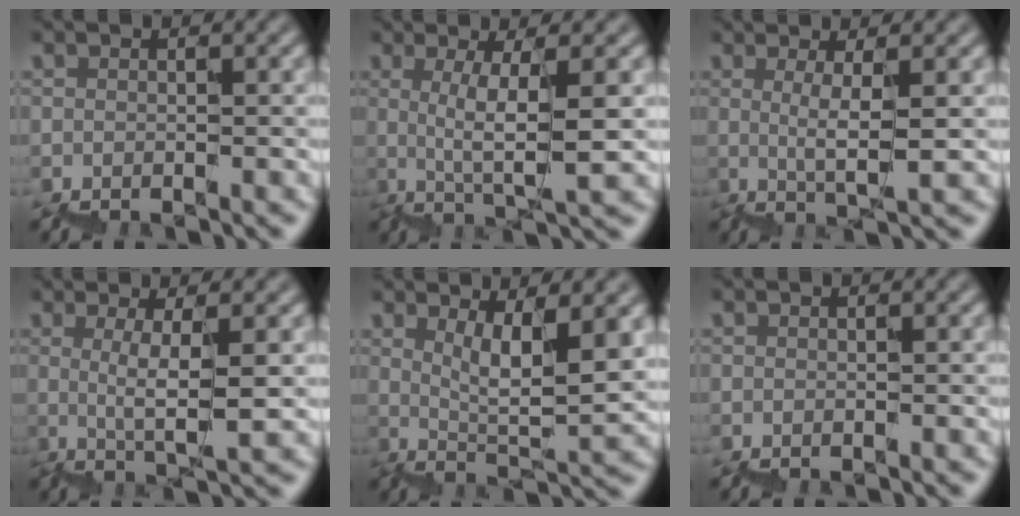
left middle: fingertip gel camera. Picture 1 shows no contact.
{"total": 4.0, "force": [1.6, 0.4, 3.7], "torque": [-0.065, 0.006, 0.034]}
{"total": 2.0, "force": [1.3, -0.1, 1.6], "torque": [-0.027, 0.003, 0.026]}
{"total": 2.6, "force": [1.4, 0.1, 2.2], "torque": [-0.037, 0.006, 0.031]}
{"total": 5.5, "force": [3.0, 1.0, 4.4], "torque": [-0.072, -0.003, 0.066]}
{"total": 0.0}